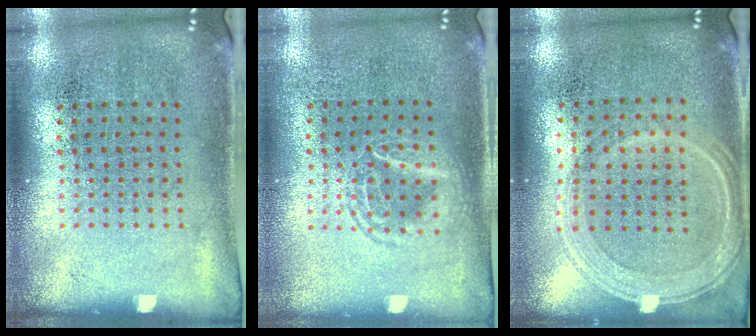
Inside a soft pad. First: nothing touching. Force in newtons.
{"total": 1.2, "press": 1.1, "slide": 0.2}
{"total": 1.3, "press": 1.2, "slide": 0.4}